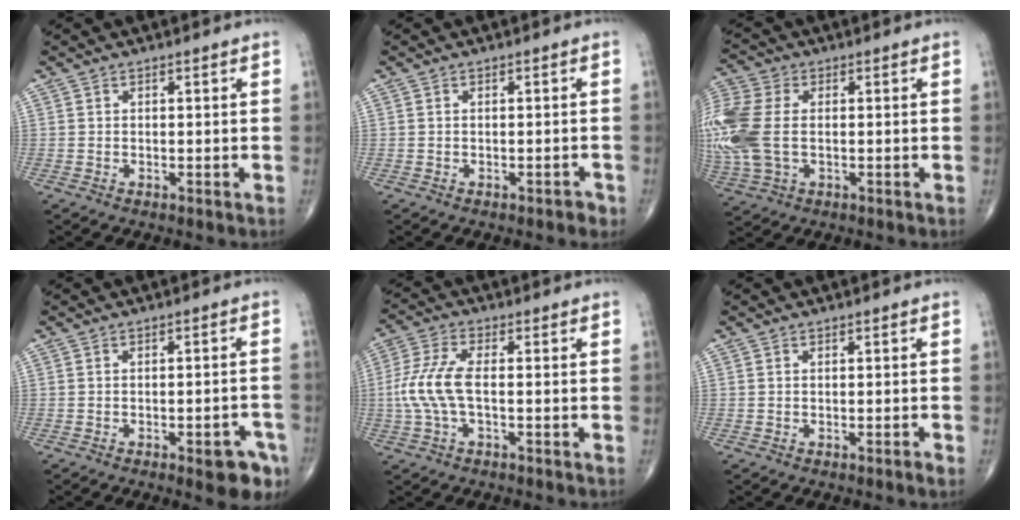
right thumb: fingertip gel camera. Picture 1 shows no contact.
{"total": 1.2, "force": [-0.7, 0.6, 0.8], "torque": [-0.012, 0.004, -0.008]}
{"total": 15.2, "force": [-0.1, 9.6, 11.8], "torque": [-0.319, 0.005, 0.003]}
{"total": 6.7, "force": [-3.4, 2.3, 5.3], "torque": [-0.050, 0.013, -0.036]}
{"total": 8.2, "force": [-0.9, 3.2, 7.5], "torque": [-0.192, 0.016, -0.021]}
{"total": 0.7, "force": [-0.4, 0.0, 0.6], "torque": [-0.013, -0.002, -0.006]}